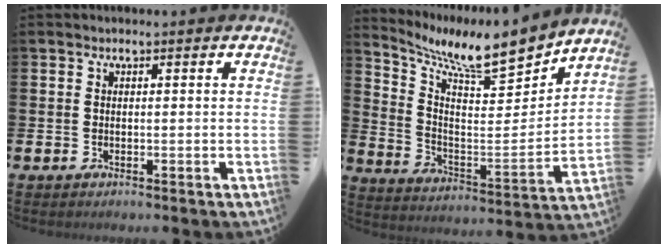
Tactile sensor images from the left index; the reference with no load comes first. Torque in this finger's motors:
{"motor_torque": [0.88, -0.82, 0.08, 0.04]}